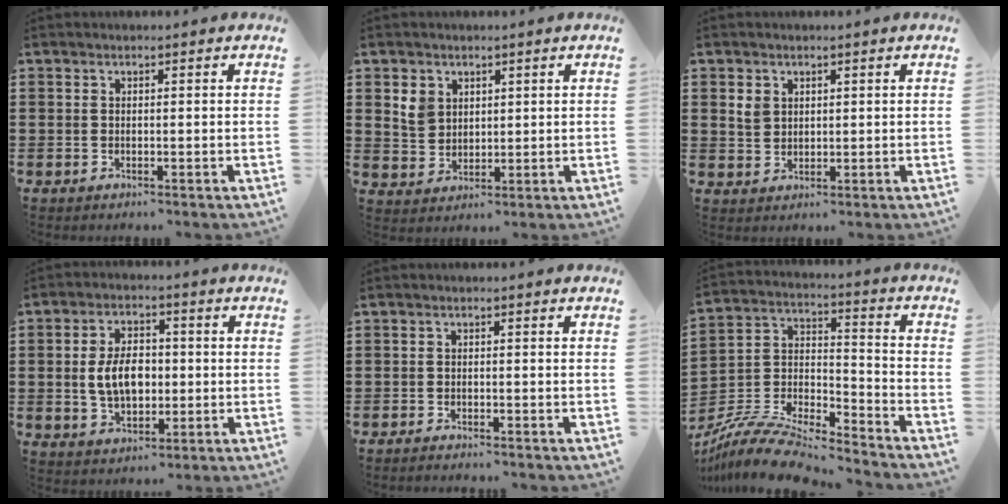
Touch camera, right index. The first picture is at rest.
{"total": 4.1, "force": [1.9, 3.4, 1.4], "torque": [-0.033, 0.008, 0.034]}
{"total": 2.3, "force": [1.1, 1.9, 0.9], "torque": [-0.023, 0.007, 0.021]}
{"total": 7.0, "force": [-0.2, 4.5, 5.4], "torque": [-0.104, 0.003, -0.011]}
{"total": 1.0, "force": [-1.0, 0.0, 0.0], "torque": [-0.004, 0.000, -0.020]}
{"total": 10.6, "force": [-9.6, 2.3, 3.8], "torque": [-0.081, 0.017, -0.192]}